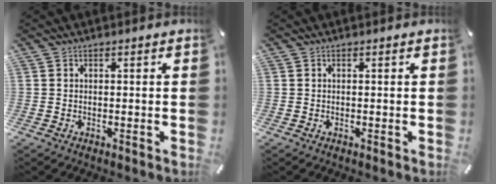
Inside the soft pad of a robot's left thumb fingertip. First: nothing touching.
{"total": 0.0}